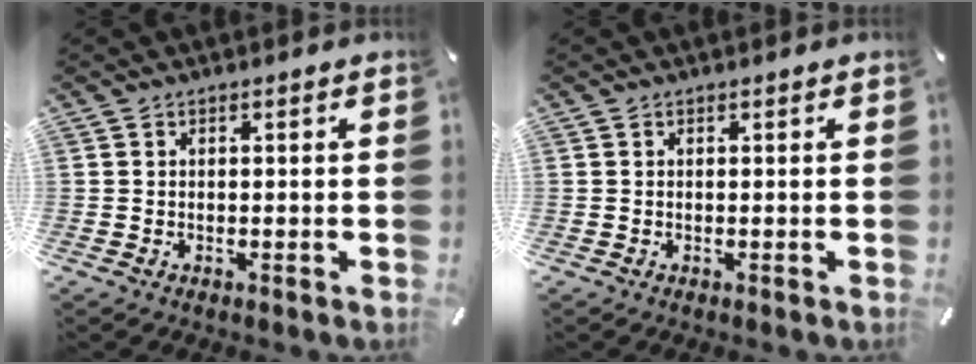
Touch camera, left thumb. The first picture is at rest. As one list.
[{"total": 0.0}]